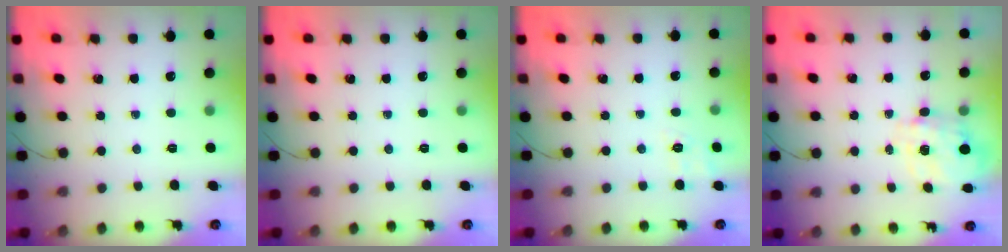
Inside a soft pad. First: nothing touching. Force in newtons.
{"total": 0.0}
{"total": 2.8, "press": 2.1, "slide": 1.9}
{"total": 3.5, "press": 3.4, "slide": 0.9}